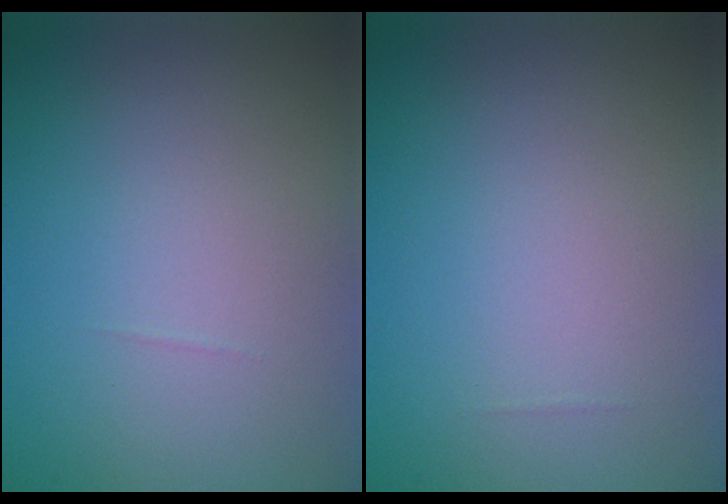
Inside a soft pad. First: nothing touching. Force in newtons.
{"total": 0.0}